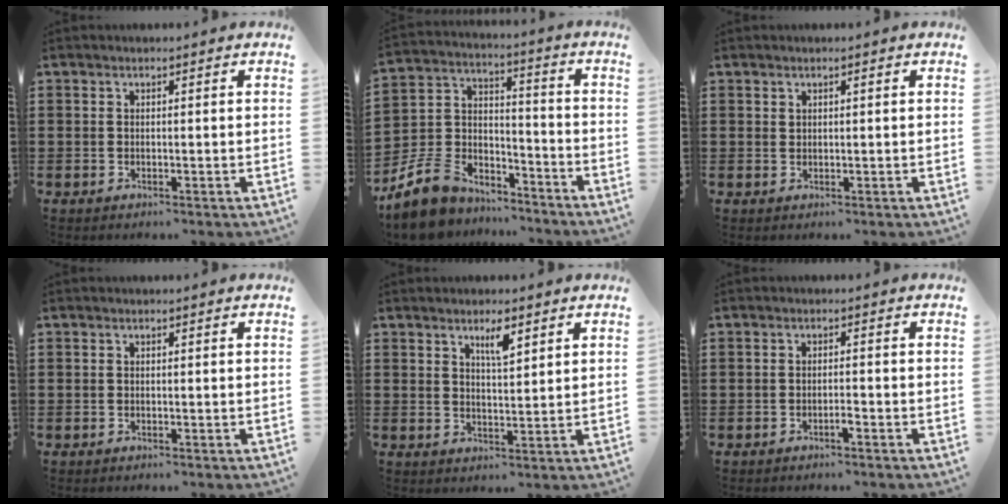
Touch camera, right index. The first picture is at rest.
{"total": 7.4, "force": [-6.1, 4.0, 1.4], "torque": [-0.064, 0.007, -0.125]}
{"total": 0.7, "force": [0.4, 0.4, 0.4], "torque": [-0.009, 0.003, 0.007]}
{"total": 0.0}
{"total": 3.7, "force": [2.4, 0.8, 2.7], "torque": [-0.050, 0.002, 0.039]}
{"total": 1.3, "force": [-0.9, 0.1, 0.9], "torque": [-0.018, -0.003, -0.016]}